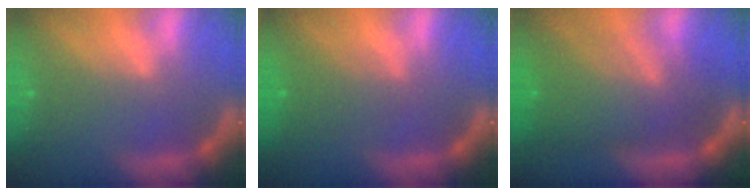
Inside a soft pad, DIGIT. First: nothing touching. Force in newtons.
{"total": 3.0}
{"total": 9.1}